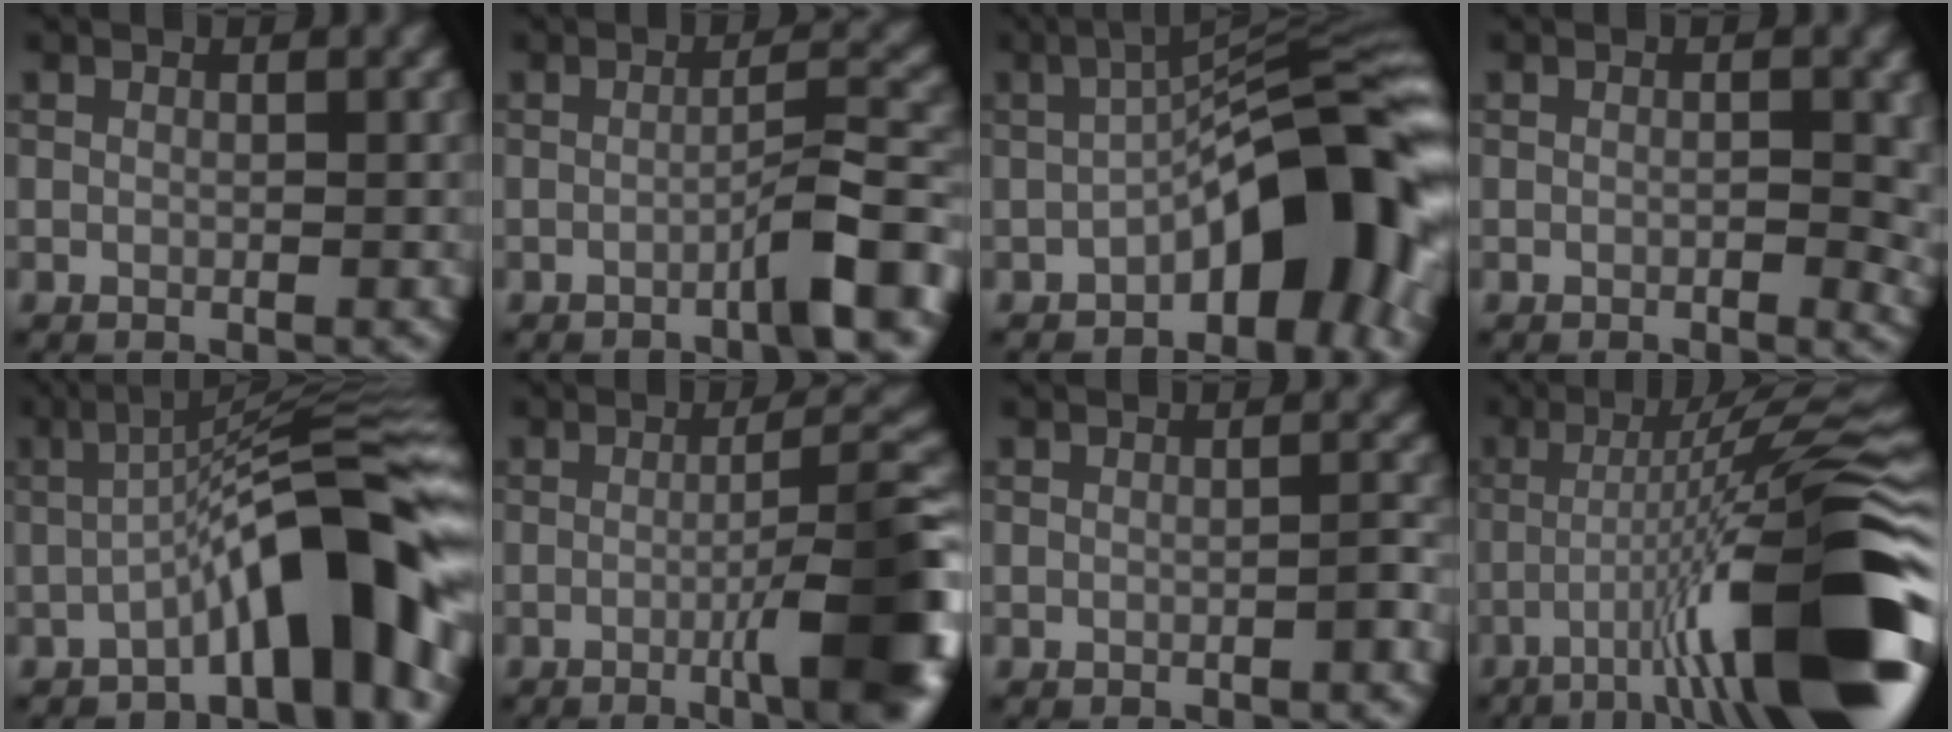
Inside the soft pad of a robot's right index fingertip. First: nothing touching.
{"total": 4.1, "force": [-2.1, 0.4, 3.5], "torque": [-0.046, 0.019, -0.045]}
{"total": 9.8, "force": [-3.5, 3.3, 8.5], "torque": [-0.104, 0.027, -0.066]}
{"total": 2.7, "force": [-0.3, 1.2, 2.4], "torque": [-0.025, -0.004, -0.004]}
{"total": 10.0, "force": [-3.3, 1.9, 9.2], "torque": [-0.116, 0.025, -0.061]}
{"total": 9.3, "force": [-2.8, 1.6, 8.8], "torque": [-0.108, 0.014, -0.044]}
{"total": 0.8, "force": [-0.5, 0.0, 0.6], "torque": [-0.009, 0.007, -0.008]}
{"total": 15.5, "force": [-5.4, 2.0, 14.4], "torque": [-0.215, 0.024, -0.081]}